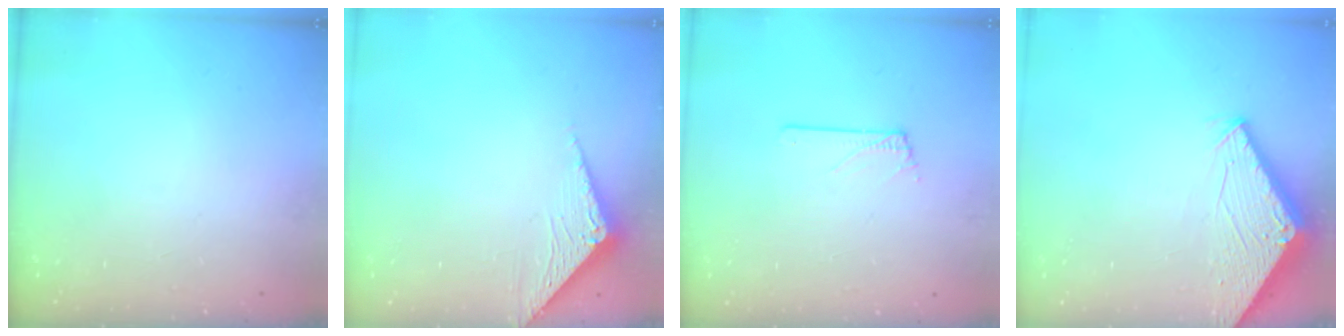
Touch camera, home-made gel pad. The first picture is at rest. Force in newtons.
{"total": 3.3, "press": 3.3, "slide": 0.3}
{"total": 0.0}
{"total": 2.8, "press": 2.8, "slide": 0.2}